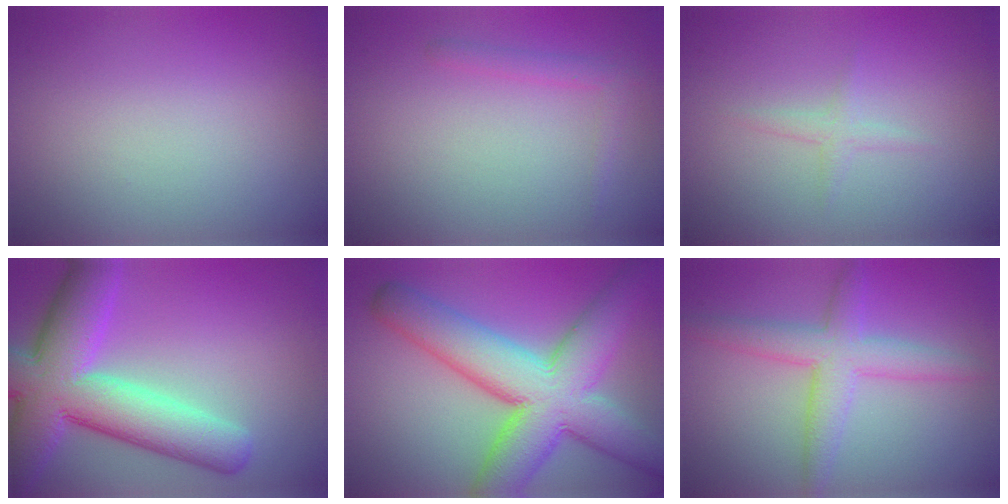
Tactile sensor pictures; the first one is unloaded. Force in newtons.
{"total": 1.5, "press": 1.5, "slide": 0.1}
{"total": 1.1, "press": 1.1, "slide": 0.0}
{"total": 11.1, "press": 11.1, "slide": 0.5}
{"total": 11.7, "press": 11.7, "slide": 0.5}
{"total": 4.4, "press": 4.4, "slide": 0.2}